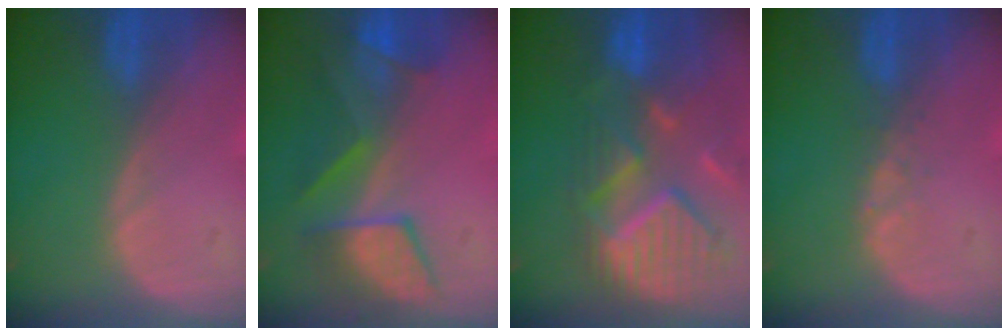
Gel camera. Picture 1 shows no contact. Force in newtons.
{"total": 7.6, "press": 7.5, "slide": 1.1}
{"total": 12.1, "press": 10.5, "slide": 6.0}
{"total": 1.0, "press": 1.0, "slide": 0.2}